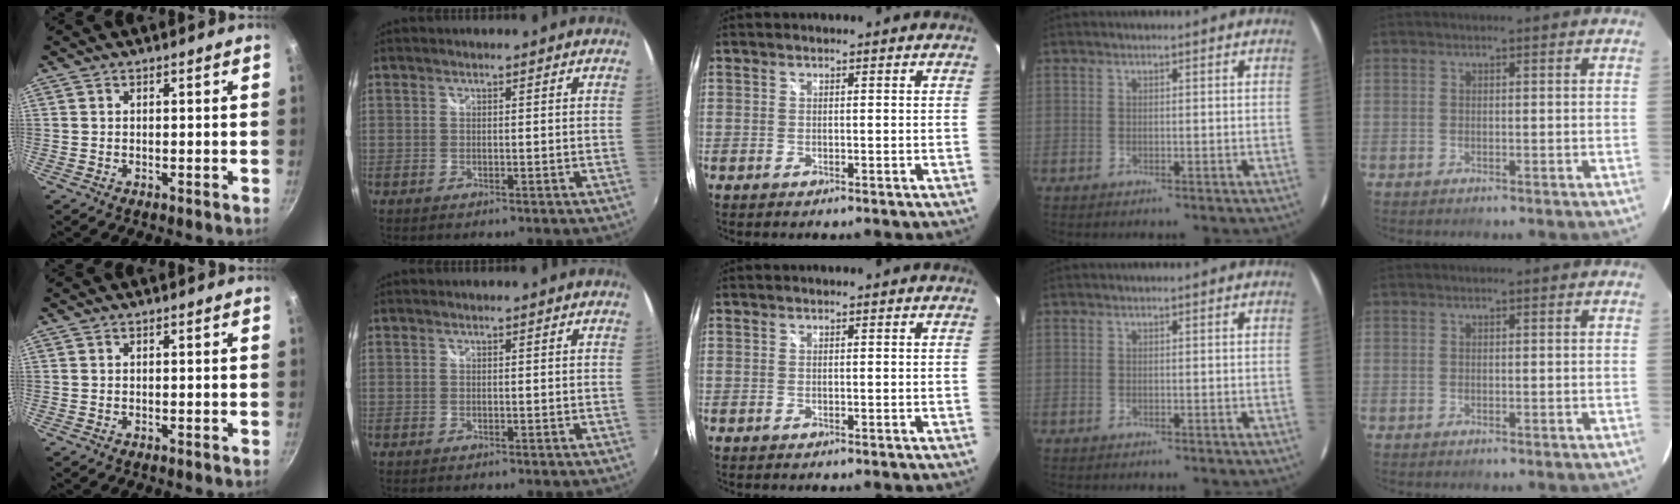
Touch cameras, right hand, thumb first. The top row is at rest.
{}